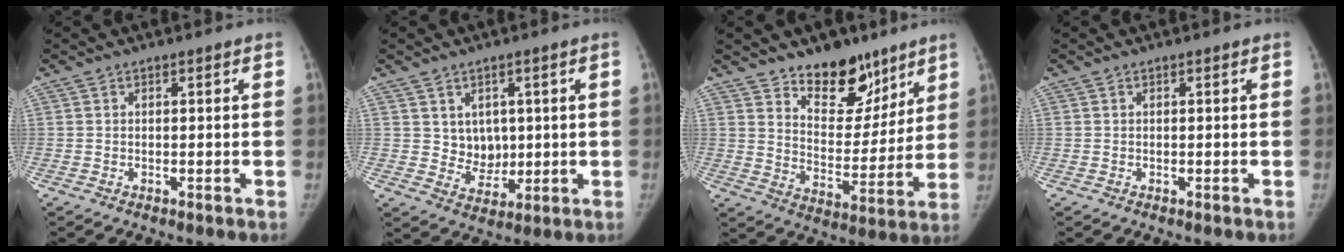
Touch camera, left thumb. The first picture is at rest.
{"total": 5.7, "force": [1.3, 4.9, 2.8], "torque": [-0.011, -0.013, 0.034]}
{"total": 14.8, "force": [10.6, 8.0, 6.6], "torque": [-0.038, -0.073, 0.174]}
{"total": 0.0}